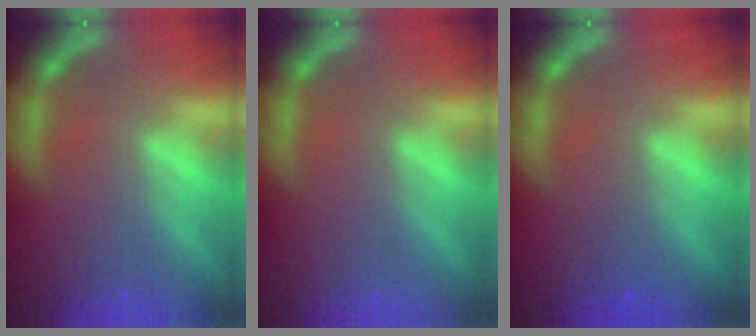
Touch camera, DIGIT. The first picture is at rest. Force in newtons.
{"total": 0.0}
{"total": 0.9}